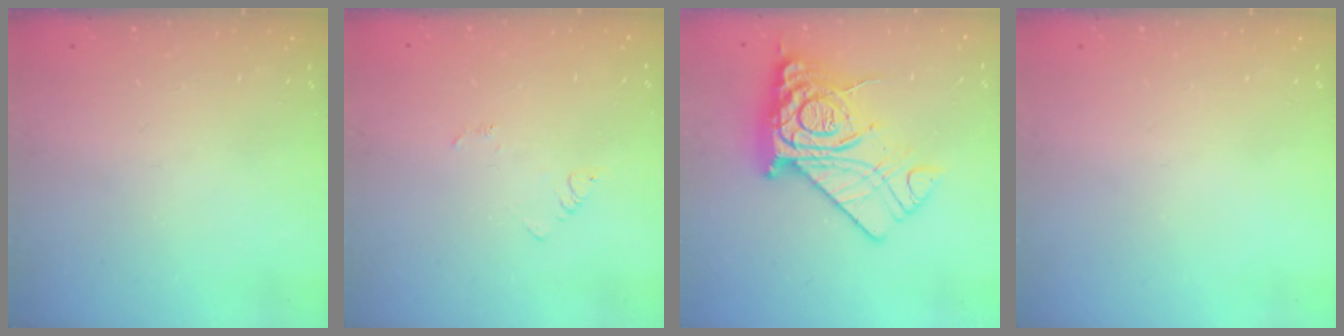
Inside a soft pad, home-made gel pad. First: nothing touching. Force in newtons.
{"total": 2.9, "press": 2.9, "slide": 0.3}
{"total": 21.4, "press": 21.3, "slide": 2.0}
{"total": 0.0}